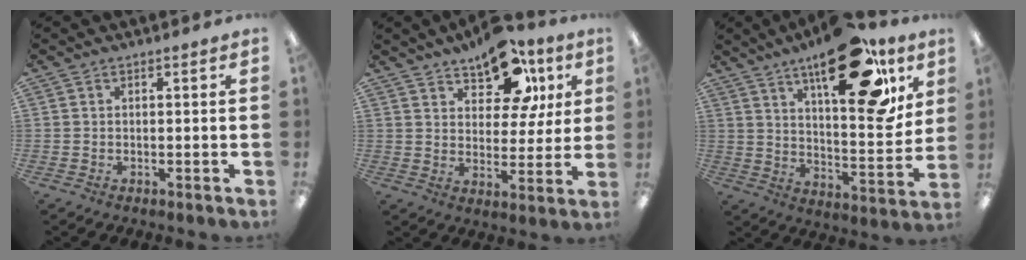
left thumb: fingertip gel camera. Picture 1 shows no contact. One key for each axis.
{"total": 14.6, "fx": 9.5, "fy": 8.0, "fz": 7.6, "tx": -0.112, "ty": -0.044, "tz": 0.170}
{"total": 25.3, "fx": 15.3, "fy": 9.3, "fz": 17.9, "tx": -0.252, "ty": -0.087, "tz": 0.243}